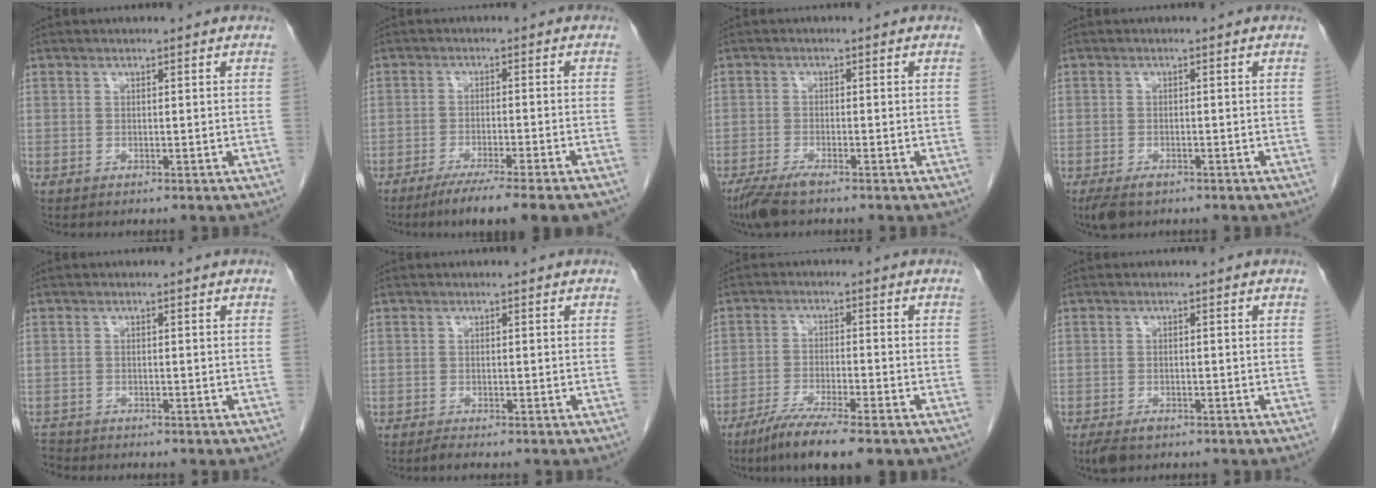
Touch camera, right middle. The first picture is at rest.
{"total": 10.8, "force": [-8.6, -0.2, 6.5], "torque": [-0.080, -0.025, -0.128]}
{"total": 4.3, "force": [-3.2, 0.6, 2.7], "torque": [-0.056, -0.011, -0.060]}
{"total": 3.7, "force": [-2.6, 1.7, 2.0], "torque": [-0.040, -0.008, -0.038]}
{"total": 2.3, "force": [-2.2, 0.5, -0.3], "torque": [0.004, -0.009, -0.041]}
{"total": 0.8, "force": [-0.7, -0.2, 0.4], "torque": [-0.017, -0.005, -0.013]}
{"total": 9.1, "force": [-6.5, 0.6, 6.3], "torque": [-0.110, -0.025, -0.107]}
{"total": 3.4, "force": [-2.5, 1.7, 1.7], "torque": [-0.031, -0.006, -0.036]}